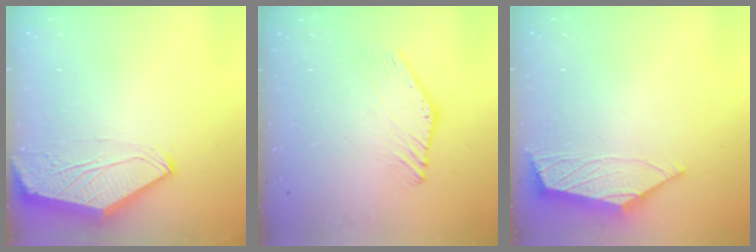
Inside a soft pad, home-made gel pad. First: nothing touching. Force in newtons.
{"total": 2.2, "press": 2.2, "slide": 0.1}
{"total": 2.4, "press": 2.4, "slide": 0.5}